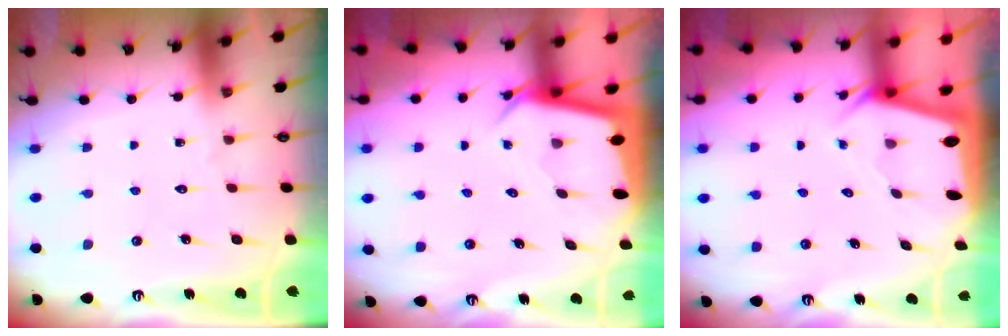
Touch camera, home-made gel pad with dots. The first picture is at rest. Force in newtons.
{"total": 3.5, "press": 3.5, "slide": 0.3}
{"total": 1.9, "press": 1.9, "slide": 0.1}